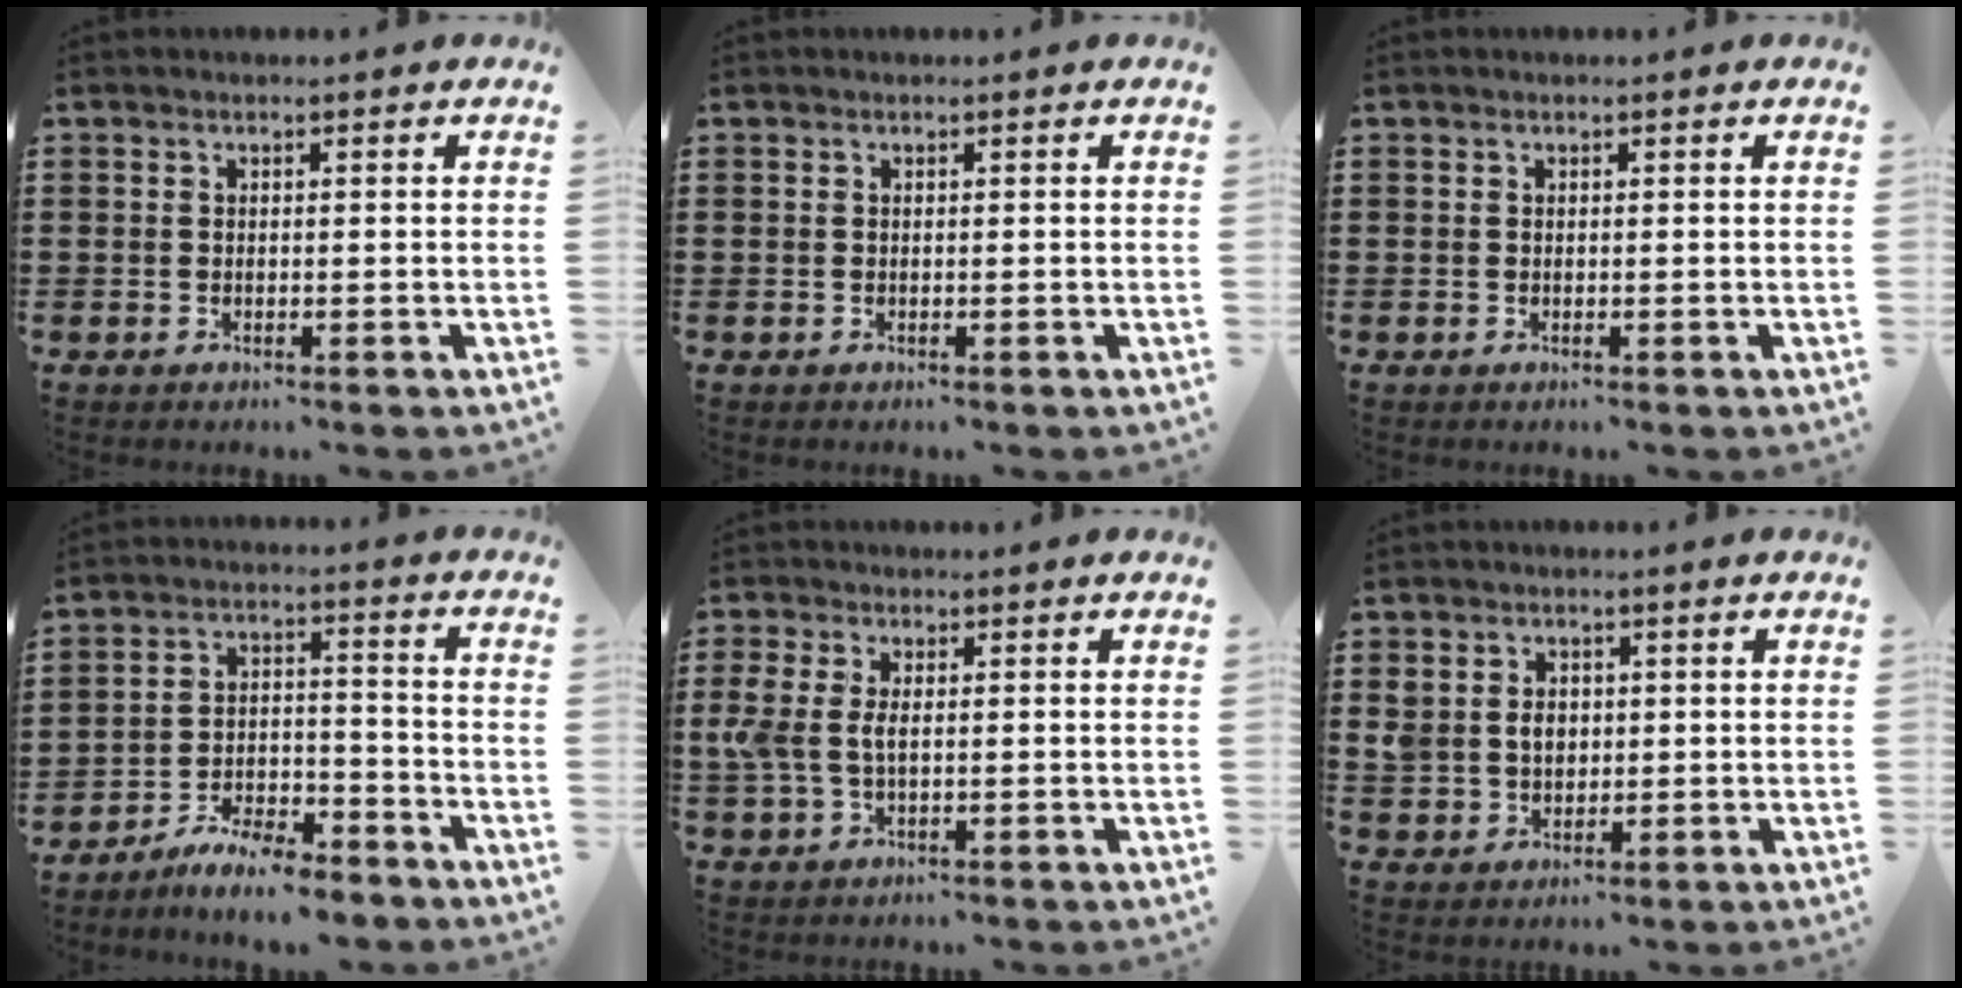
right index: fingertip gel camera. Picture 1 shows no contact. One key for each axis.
{"total": 0.0}
{"total": 0.0}
{"total": 6.4, "fx": -6.0, "fy": 0.7, "fz": 2.1, "tx": -0.039, "ty": 0.008, "tz": -0.113}
{"total": 3.9, "fx": 0.2, "fy": 2.0, "fz": 3.3, "tx": -0.089, "ty": -0.002, "tz": -0.005}
{"total": 3.9, "fx": 0.5, "fy": 3.3, "fz": 2.0, "tx": -0.051, "ty": 0.011, "tz": 0.007}